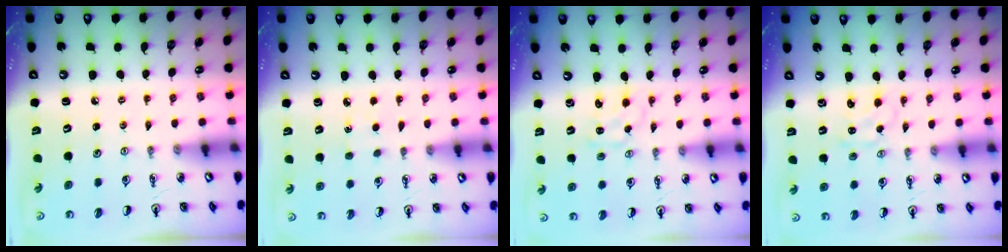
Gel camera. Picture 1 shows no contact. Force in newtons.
{"total": 2.4, "press": 2.4, "slide": 0.3}
{"total": 0.8, "press": 0.8, "slide": 0.3}
{"total": 0.8, "press": 0.7, "slide": 0.2}